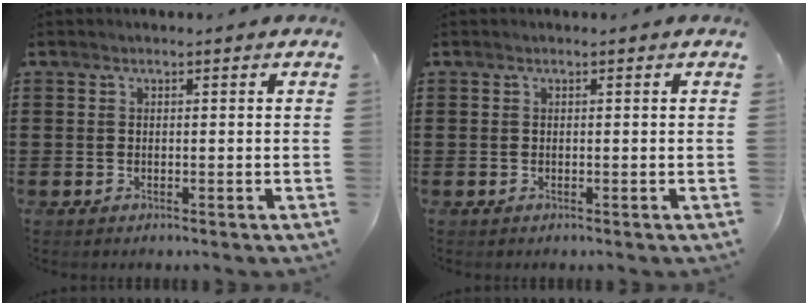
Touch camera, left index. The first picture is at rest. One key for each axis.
{"total": 0.0}